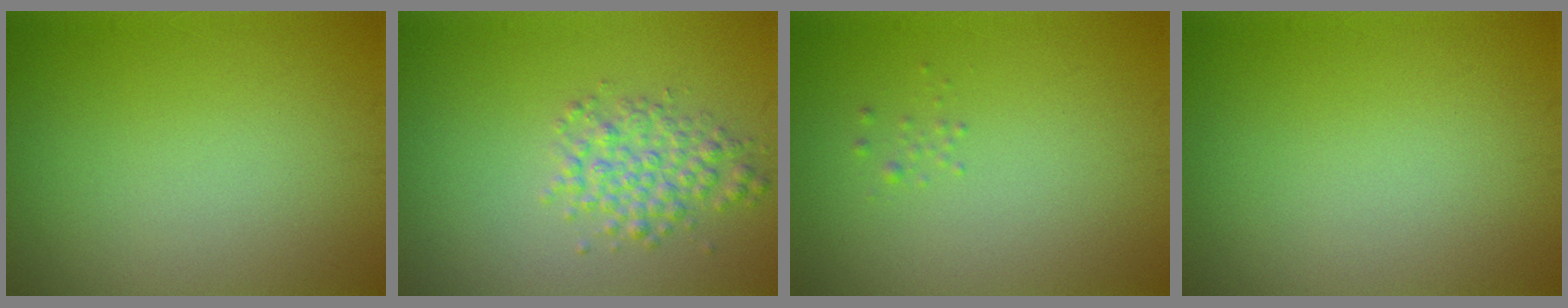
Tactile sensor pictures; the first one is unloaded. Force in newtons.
{"total": 3.0, "press": 3.0, "slide": 0.1}
{"total": 0.7, "press": 0.7, "slide": 0.1}
{"total": 0.0}